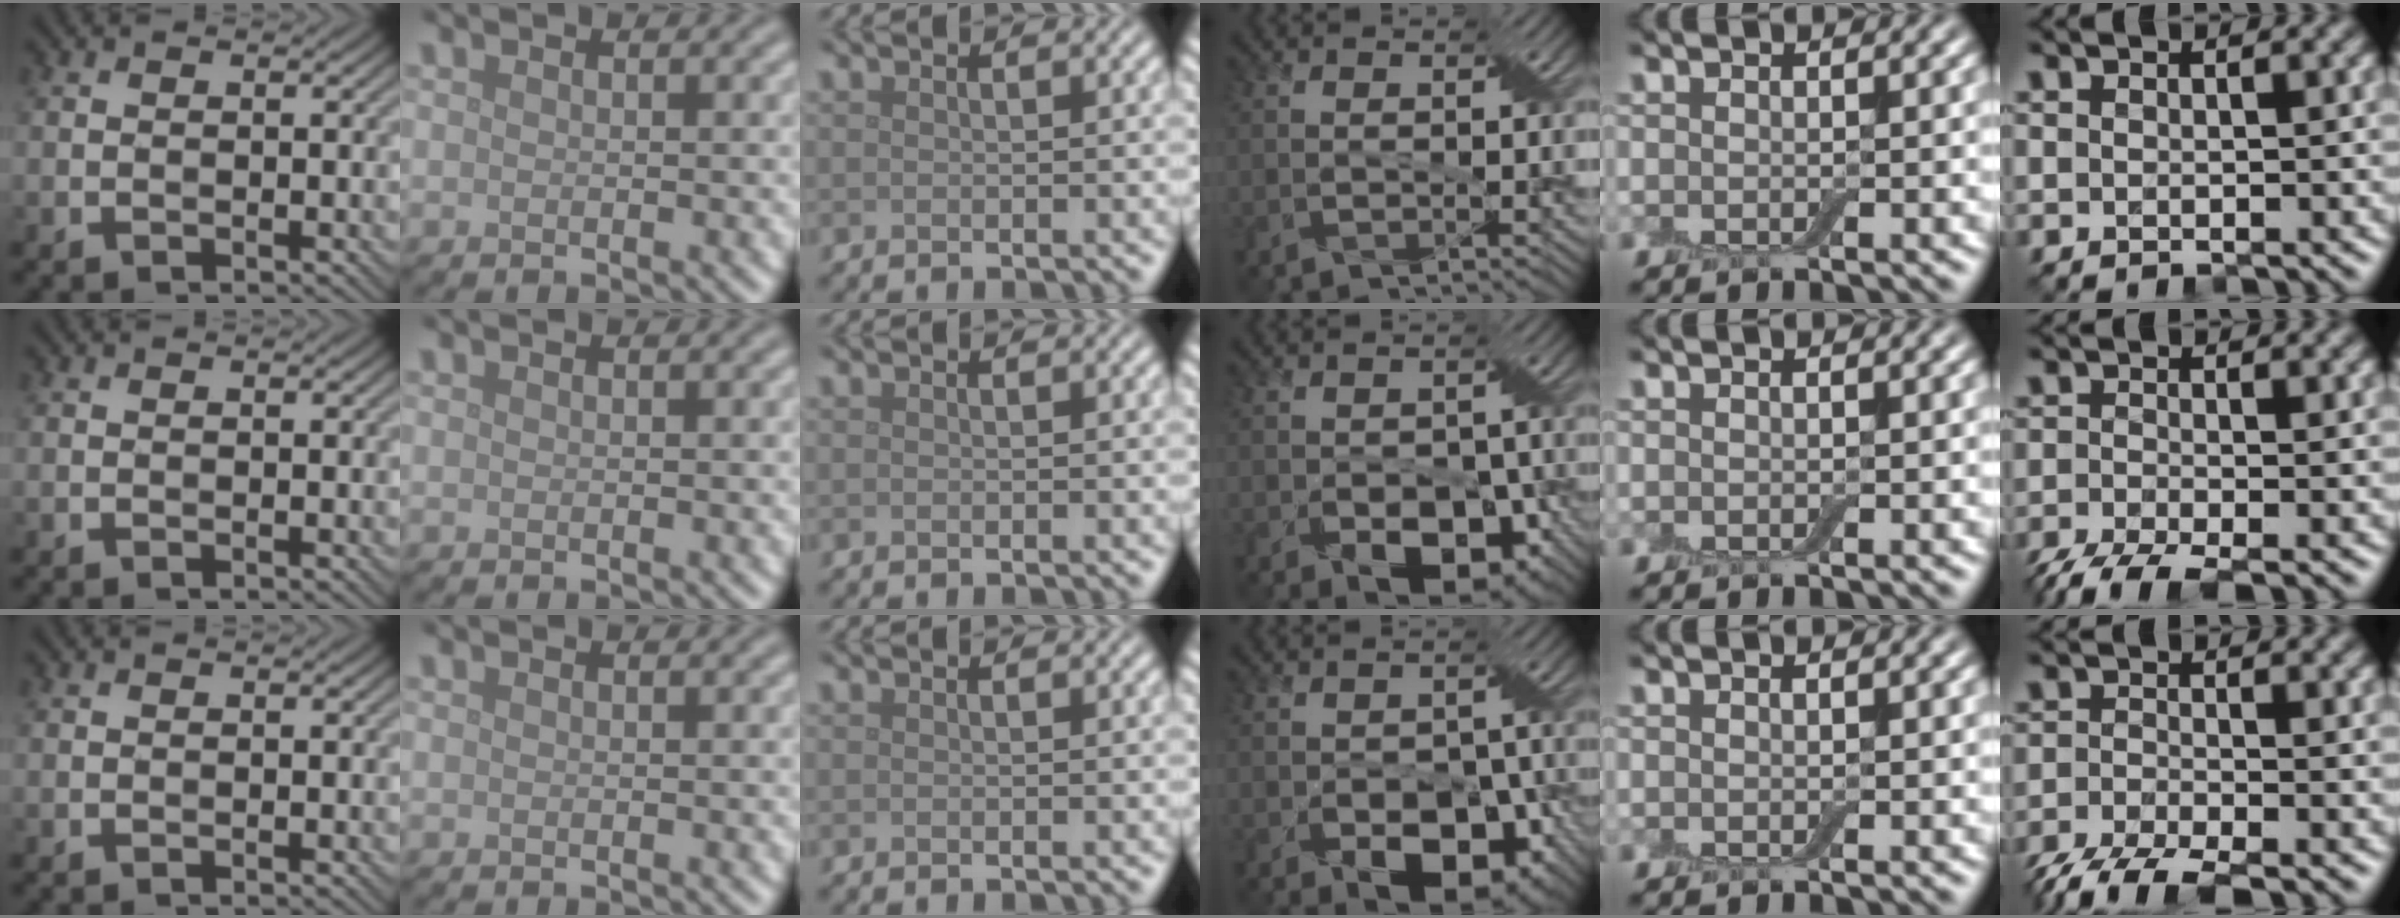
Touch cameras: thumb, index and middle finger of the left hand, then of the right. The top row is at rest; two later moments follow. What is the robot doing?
{"motion": "fold", "object": "bandage"}